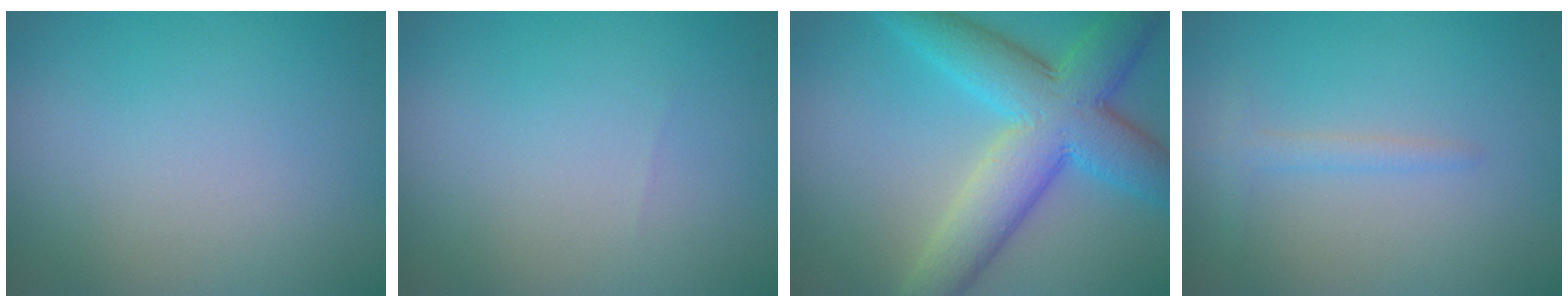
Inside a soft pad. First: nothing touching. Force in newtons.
{"total": 0.0}
{"total": 9.5, "press": 9.5, "slide": 0.2}
{"total": 1.3, "press": 1.3, "slide": 0.1}